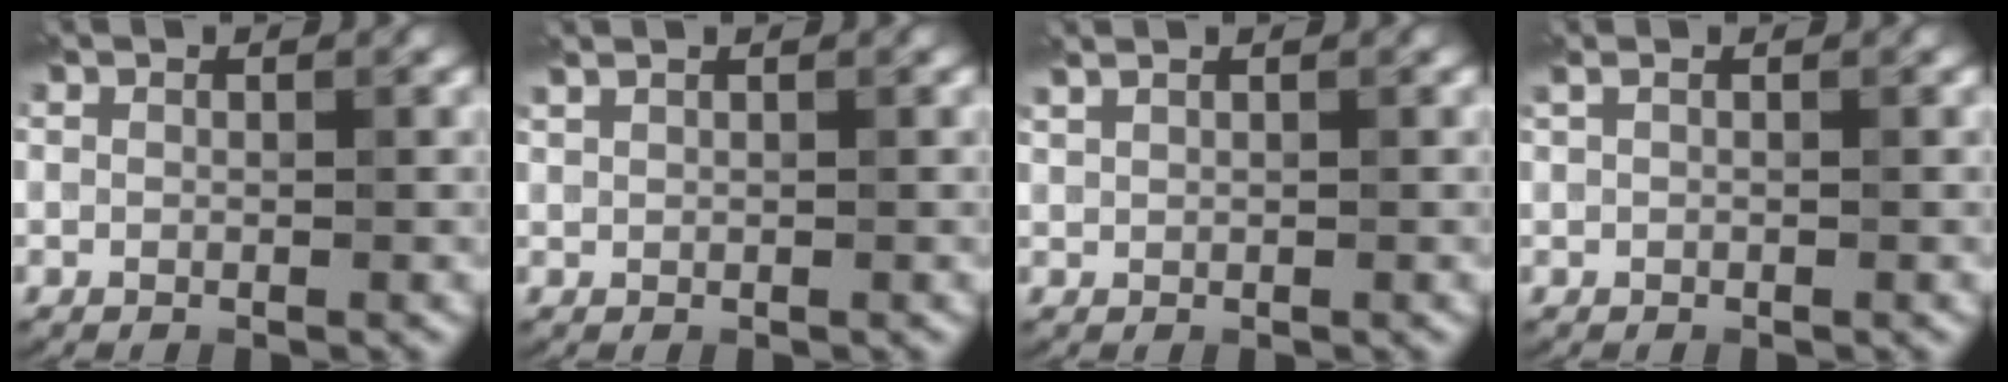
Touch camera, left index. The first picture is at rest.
{"total": 1.1, "force": [0.9, 0.3, 0.5], "torque": [-0.012, 0.000, 0.016]}
{"total": 1.4, "force": [1.1, 0.5, 0.7], "torque": [-0.015, 0.002, 0.018]}
{"total": 0.8, "force": [0.3, 0.2, 0.7], "torque": [-0.016, 0.004, 0.005]}